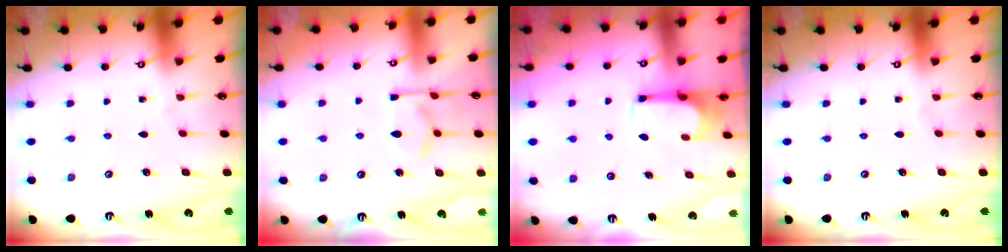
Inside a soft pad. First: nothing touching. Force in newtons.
{"total": 11.9, "press": 11.9, "slide": 1.2}
{"total": 3.7, "press": 3.7, "slide": 0.0}
{"total": 0.0}